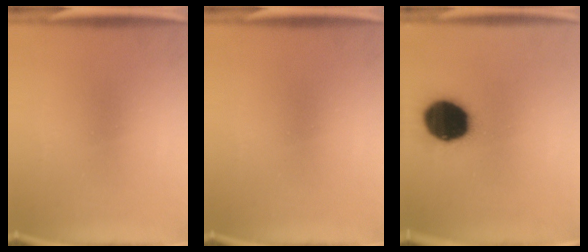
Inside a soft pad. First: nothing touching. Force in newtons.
{"total": 0.0}
{"total": 19.5}